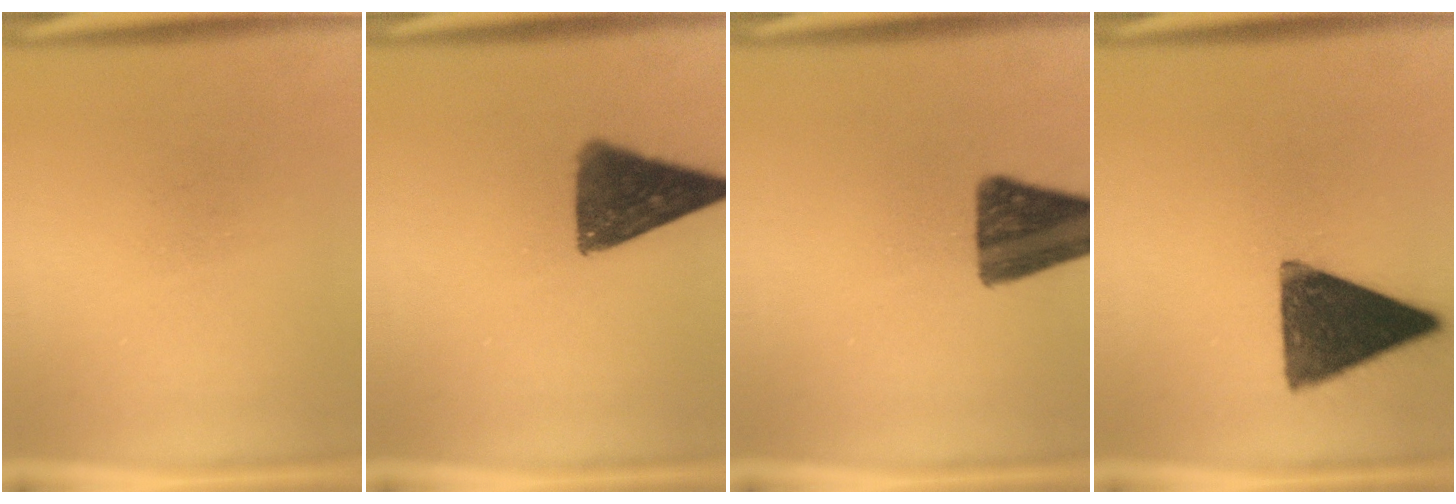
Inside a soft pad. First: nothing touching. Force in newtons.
{"total": 11.7}
{"total": 13.2}
{"total": 14.9}